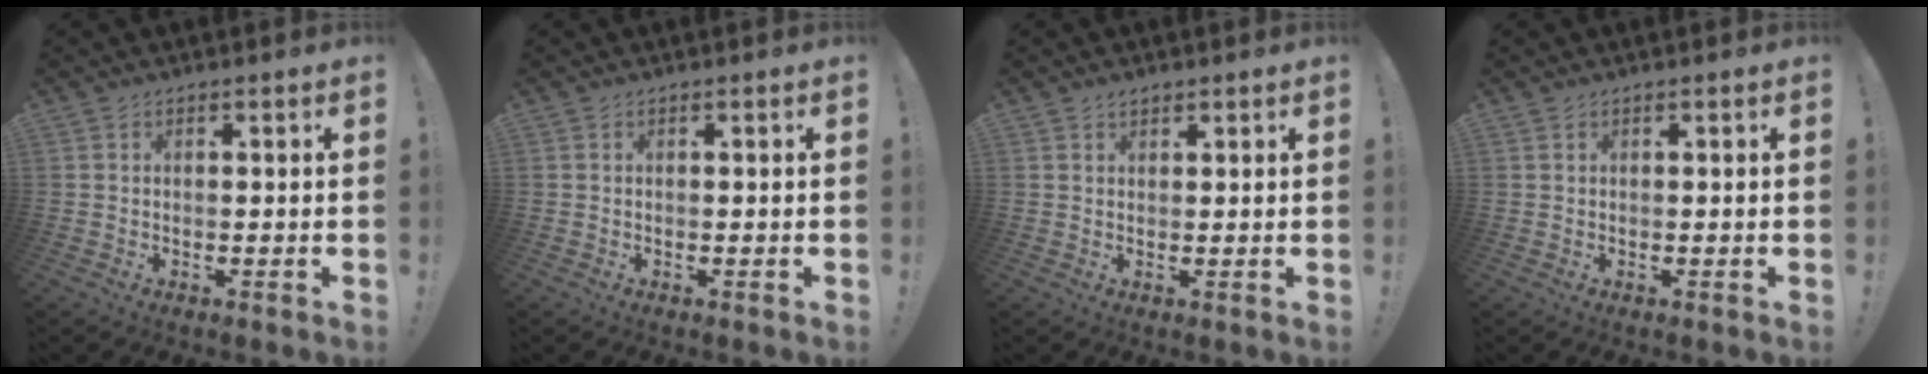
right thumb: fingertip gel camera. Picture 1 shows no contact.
{"total": 0.0}
{"total": 1.4, "force": [1.1, 0.7, 0.5], "torque": [-0.006, -0.004, 0.021]}
{"total": 0.0}